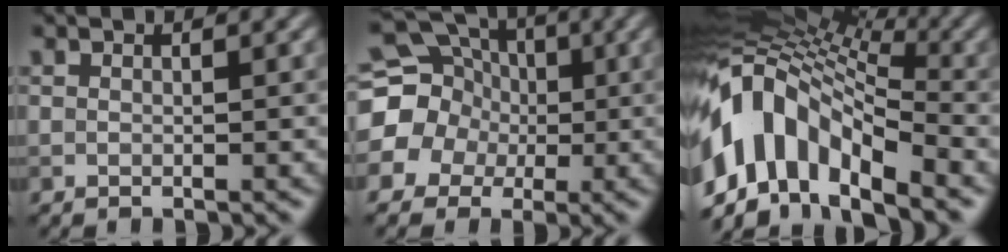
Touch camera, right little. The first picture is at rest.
{"total": 13.3, "force": [0.5, 12.6, 4.4], "torque": [-0.127, 0.022, -0.034]}
{"total": 12.3, "force": [-4.0, 7.0, 9.3], "torque": [-0.172, 0.018, -0.081]}